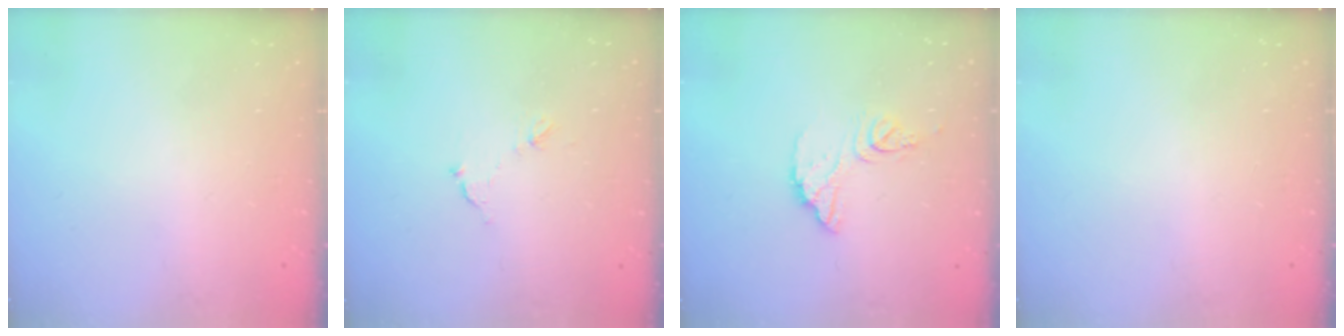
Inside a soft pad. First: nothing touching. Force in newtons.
{"total": 6.3, "press": 6.3, "slide": 0.2}
{"total": 10.1, "press": 10.0, "slide": 0.8}
{"total": 0.0}